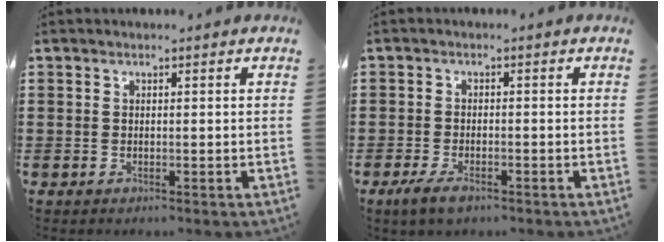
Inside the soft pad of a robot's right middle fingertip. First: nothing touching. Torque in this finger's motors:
{"motor_torque": [1.83, 0.31, 0.35, 0.14]}